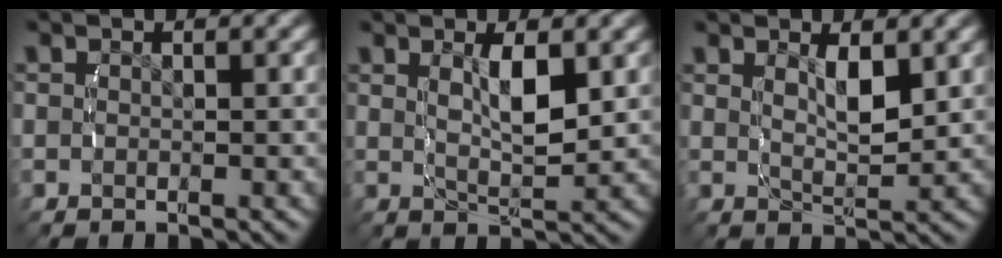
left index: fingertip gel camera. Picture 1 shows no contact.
{"total": 3.7, "force": [0.9, 0.7, 3.5], "torque": [-0.063, -0.012, 0.026]}
{"total": 2.9, "force": [1.1, 0.5, 2.7], "torque": [-0.045, -0.014, 0.027]}